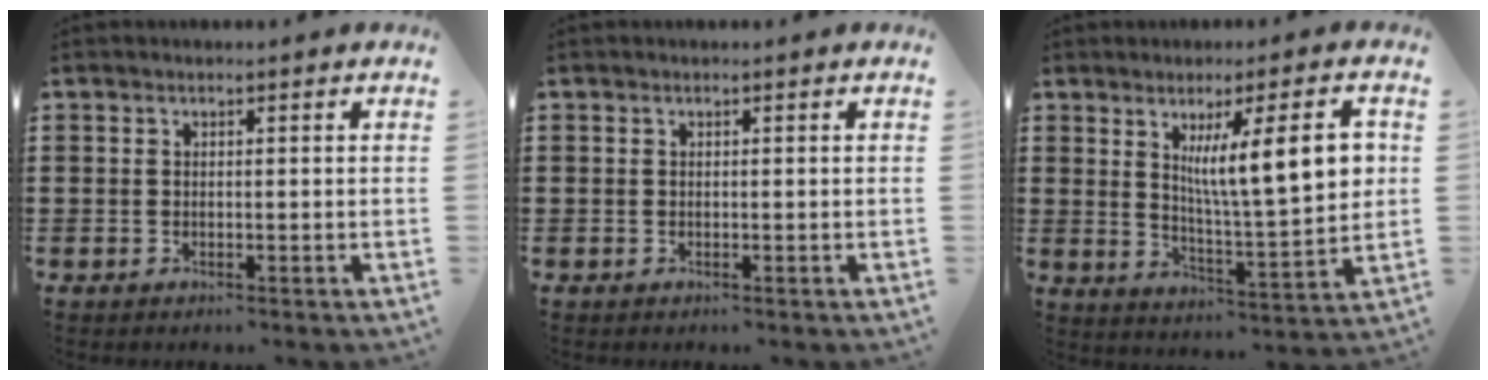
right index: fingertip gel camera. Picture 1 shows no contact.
{"total": 0.0}
{"total": 11.7, "force": [3.8, 2.1, 10.9], "torque": [-0.175, -0.008, 0.055]}